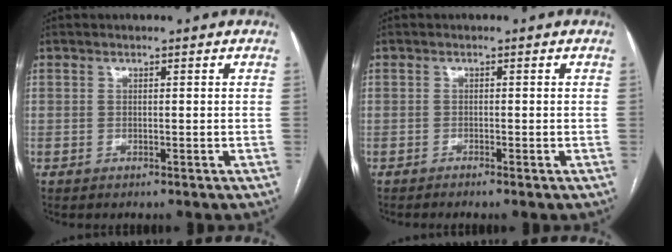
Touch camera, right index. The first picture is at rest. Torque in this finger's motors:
{"motor_torque": [0.16, -0.14, 0.17, 0.02]}